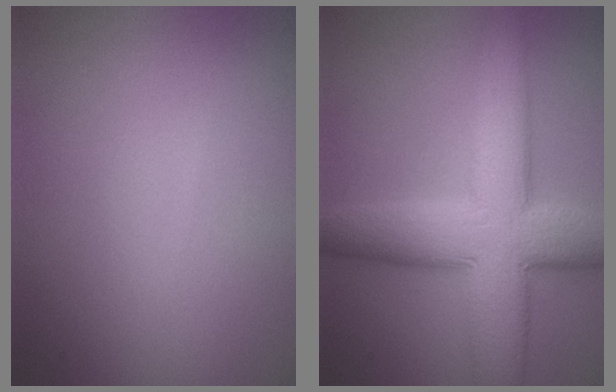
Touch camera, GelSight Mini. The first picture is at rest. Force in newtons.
{"total": 10.3, "press": 10.3, "slide": 0.3}